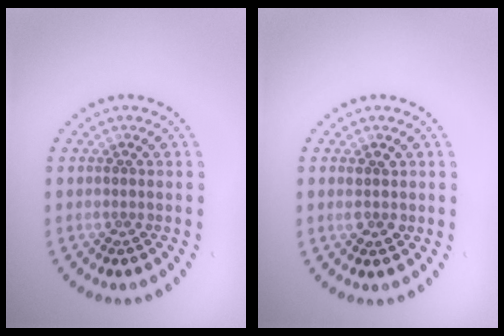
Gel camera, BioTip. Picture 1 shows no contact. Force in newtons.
{"total": 1.4, "press": 1.4, "slide": 0.4}